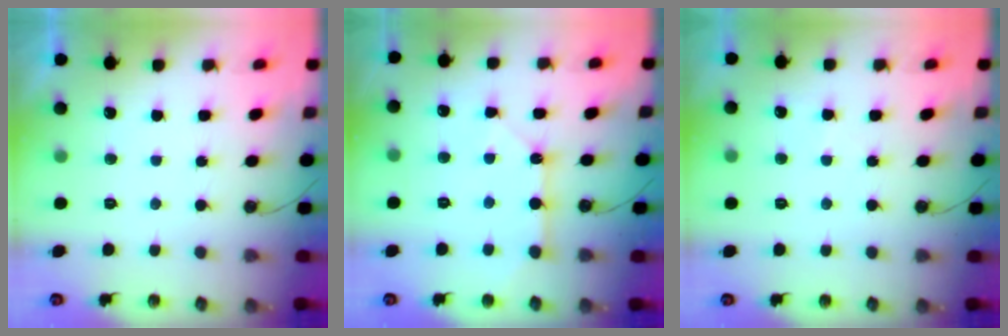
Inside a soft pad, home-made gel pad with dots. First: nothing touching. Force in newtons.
{"total": 6.2, "press": 6.2, "slide": 0.6}
{"total": 2.8, "press": 2.8, "slide": 0.5}